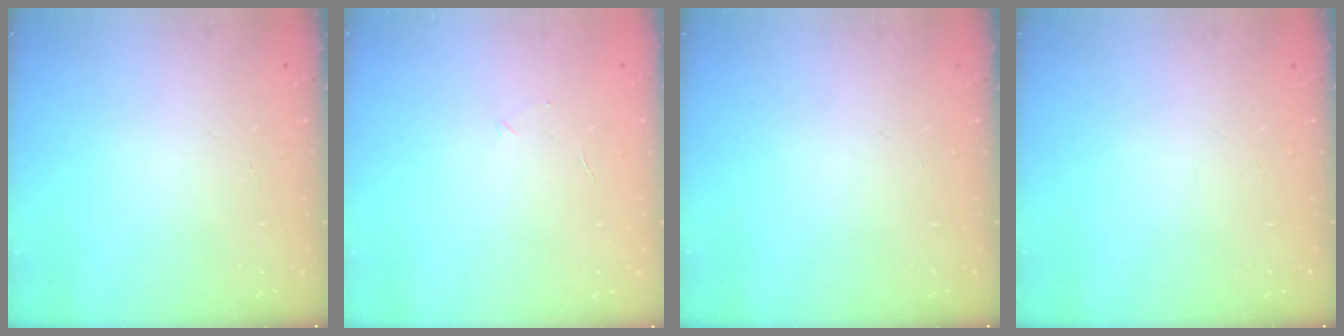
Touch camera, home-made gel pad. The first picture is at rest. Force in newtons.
{"total": 2.5, "press": 2.3, "slide": 0.8}
{"total": 0.0}
{"total": 0.0}